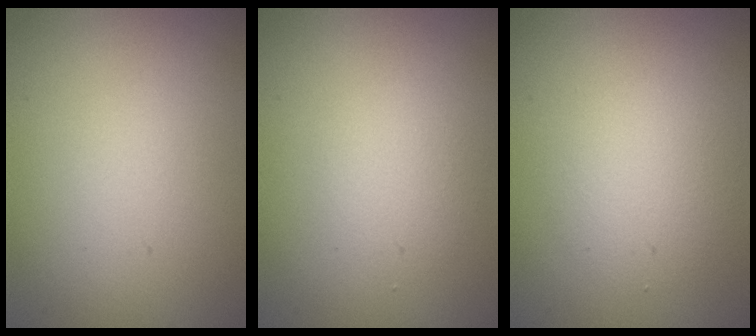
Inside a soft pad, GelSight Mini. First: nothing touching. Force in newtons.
{"total": 1.7, "press": 1.7, "slide": 0.1}
{"total": 2.8, "press": 2.8, "slide": 0.2}